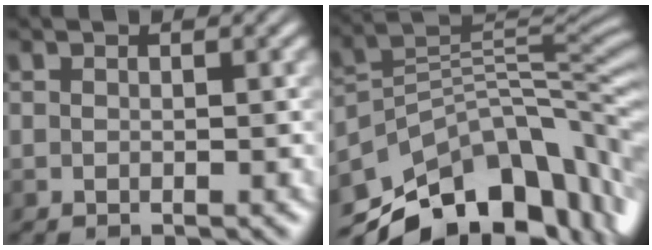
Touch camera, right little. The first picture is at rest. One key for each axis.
{"total": 13.3, "fx": -9.4, "fy": 6.8, "fz": 6.5, "tx": -0.126, "ty": 0.012, "tz": -0.155}